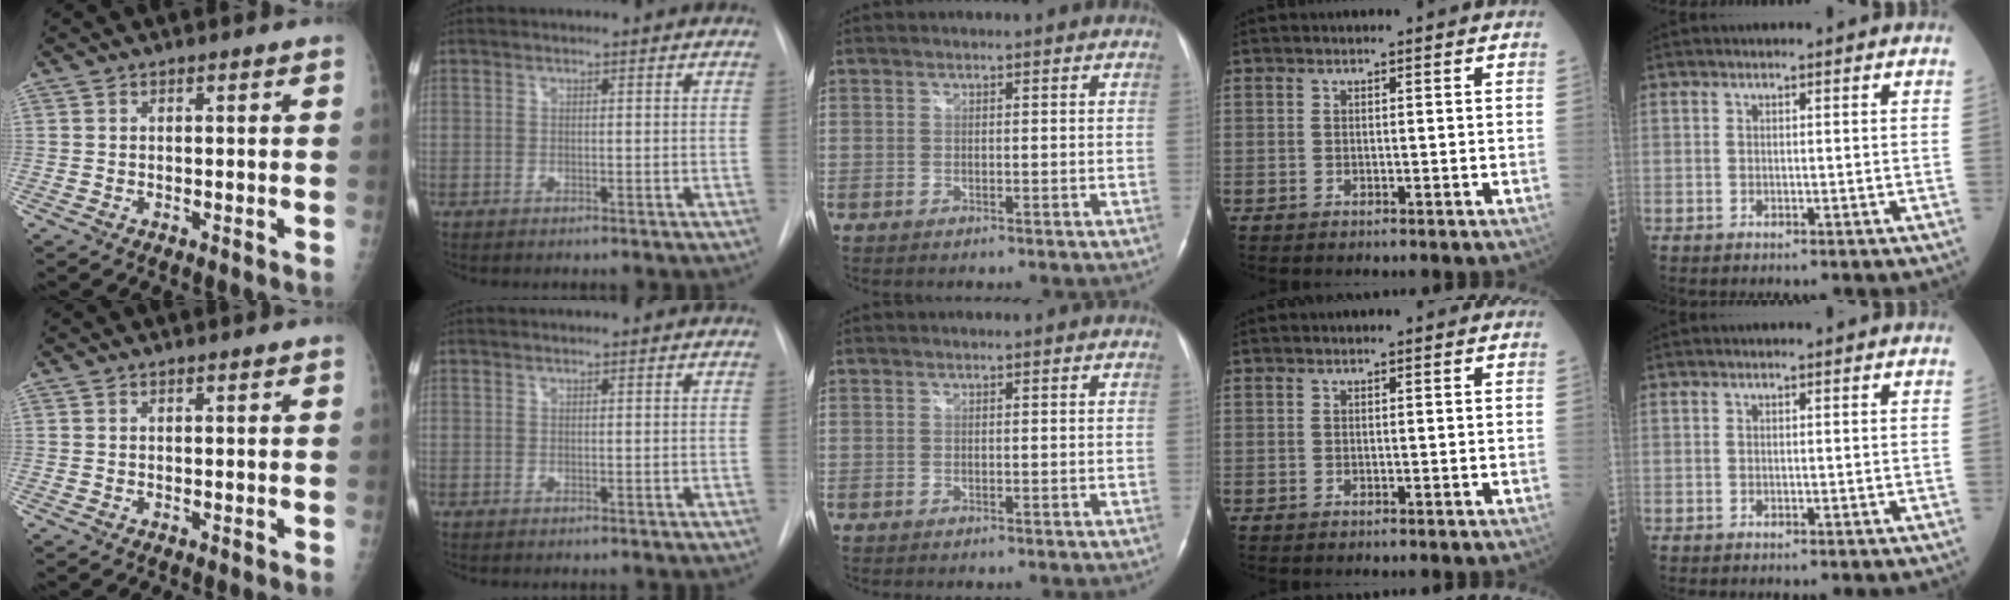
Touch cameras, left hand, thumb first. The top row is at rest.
{}